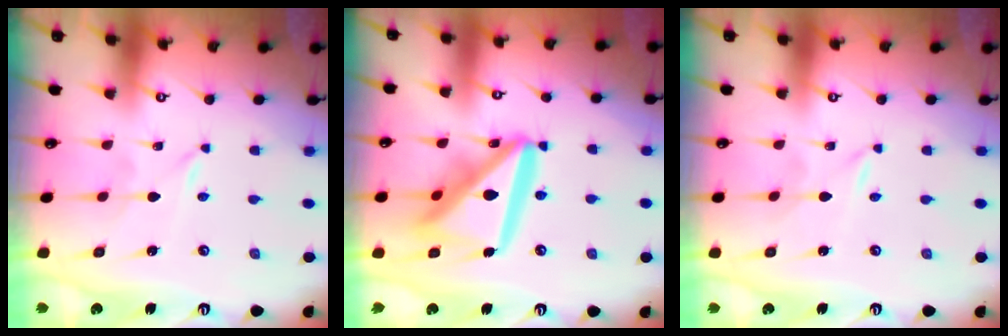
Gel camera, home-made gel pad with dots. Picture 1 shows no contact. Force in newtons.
{"total": 20.6, "press": 20.5, "slide": 2.3}
{"total": 0.0}